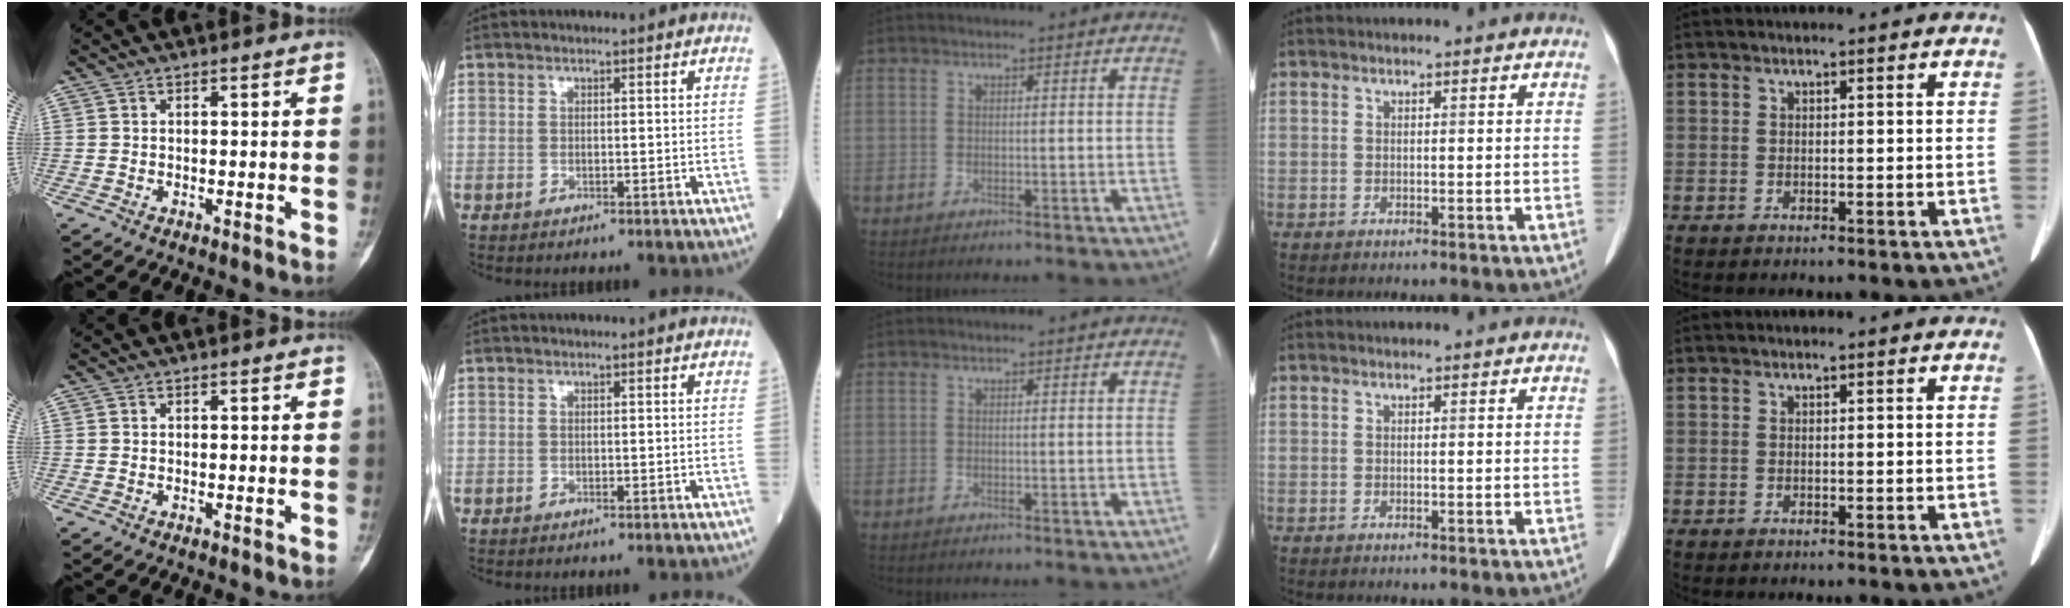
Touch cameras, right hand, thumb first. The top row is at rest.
{}